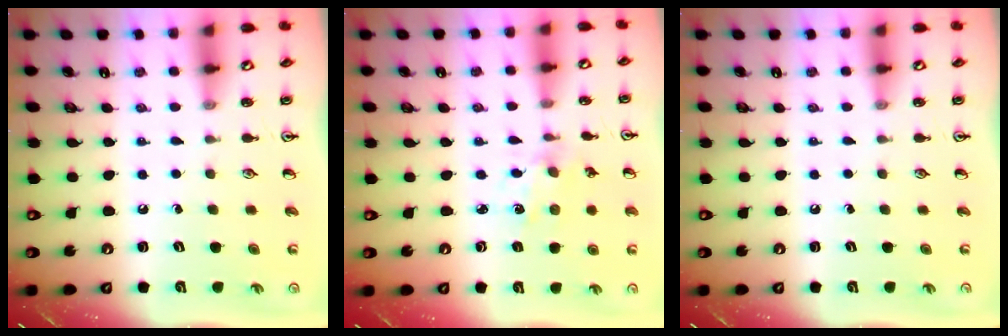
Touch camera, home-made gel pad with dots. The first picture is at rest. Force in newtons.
{"total": 1.3, "press": 1.3, "slide": 0.2}
{"total": 0.0}